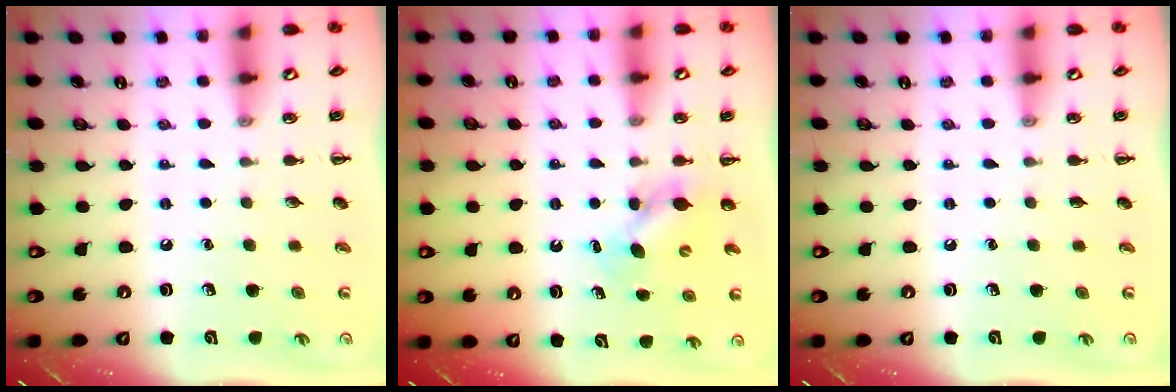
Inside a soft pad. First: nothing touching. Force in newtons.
{"total": 4.8, "press": 4.7, "slide": 0.7}
{"total": 0.0}